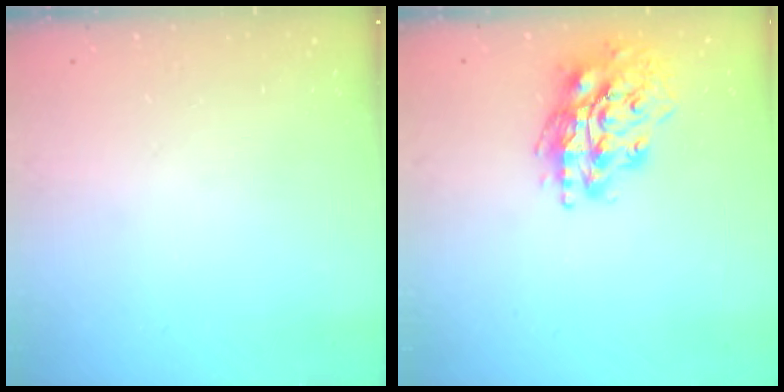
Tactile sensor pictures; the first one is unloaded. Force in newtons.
{"total": 17.4, "press": 17.1, "slide": 2.7}